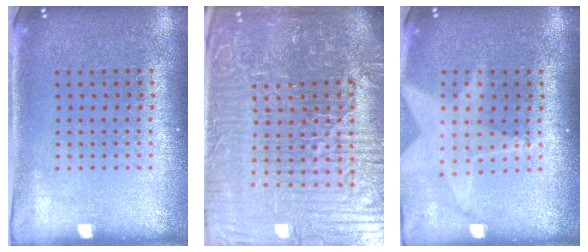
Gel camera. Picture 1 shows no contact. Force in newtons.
{"total": 8.0, "press": 7.1, "slide": 3.6}
{"total": 1.8, "press": 1.5, "slide": 1.1}